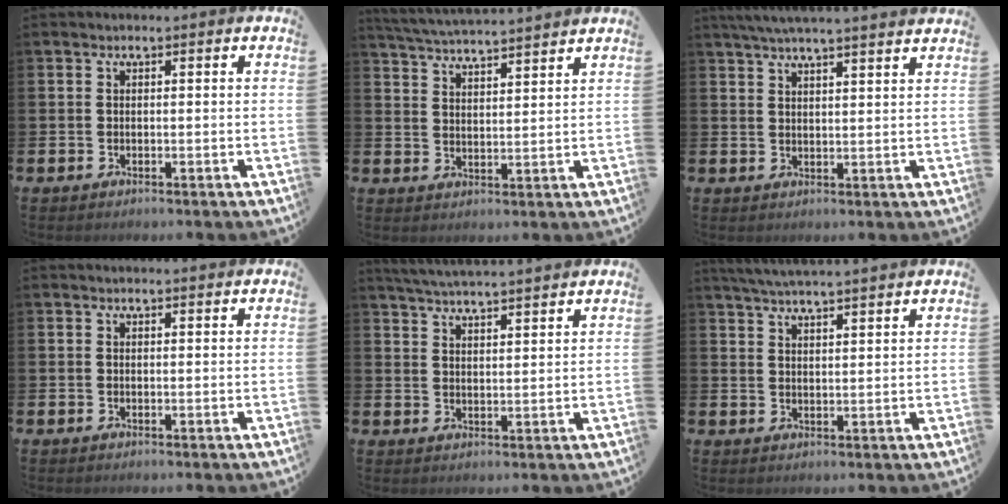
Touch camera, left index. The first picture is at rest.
{"total": 4.8, "force": [4.8, -0.3, 0.4], "torque": [-0.029, -0.031, 0.085]}
{"total": 4.7, "force": [4.4, -0.7, 1.4], "torque": [-0.035, -0.015, 0.079]}
{"total": 0.7, "force": [0.7, 0.0, 0.1], "torque": [0.007, -0.004, 0.011]}
{"total": 4.8, "force": [4.7, -0.4, 0.7], "torque": [-0.031, -0.026, 0.085]}
{"total": 4.5, "force": [4.4, -0.5, 0.8], "torque": [-0.032, -0.020, 0.080]}